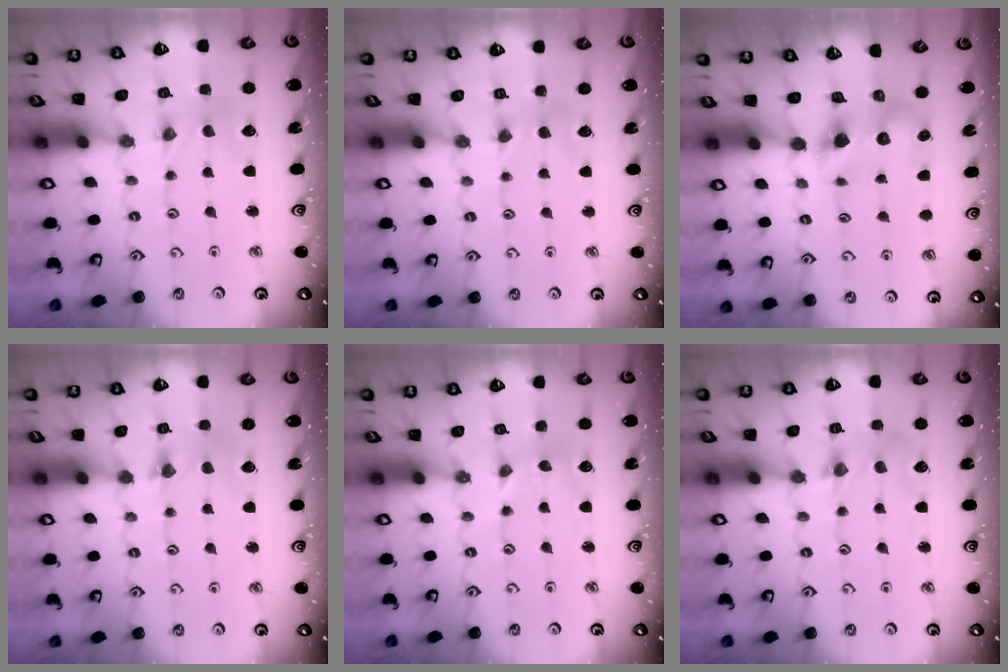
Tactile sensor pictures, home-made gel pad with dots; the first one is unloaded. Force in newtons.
{"total": 2.8, "press": 2.8, "slide": 0.5}
{"total": 6.0, "press": 6.0, "slide": 0.5}
{"total": 1.5, "press": 1.5, "slide": 0.3}
{"total": 0.7, "press": 0.7, "slide": 0.1}
{"total": 2.4, "press": 2.3, "slide": 0.4}